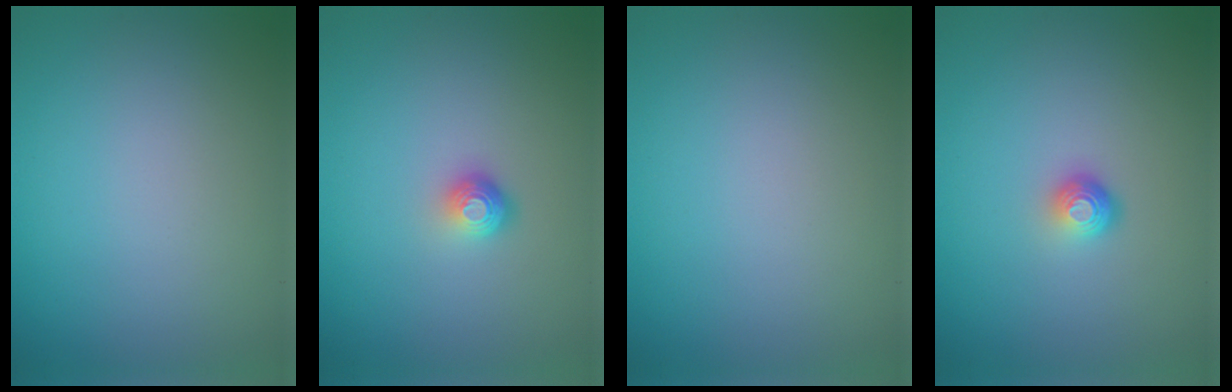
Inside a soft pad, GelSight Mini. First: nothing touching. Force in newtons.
{"total": 1.8, "press": 1.2, "slide": 1.4}
{"total": 0.0}
{"total": 1.9, "press": 1.3, "slide": 1.4}